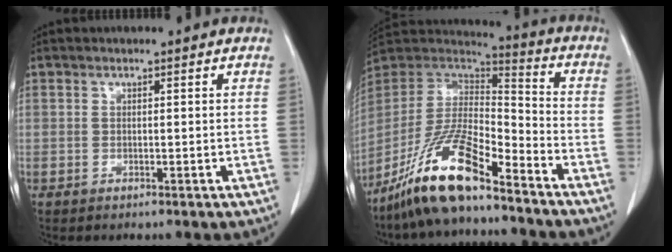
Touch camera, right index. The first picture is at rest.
{"total": 15.6, "force": [-11.2, 3.0, 10.4], "torque": [-0.199, 0.002, -0.208]}